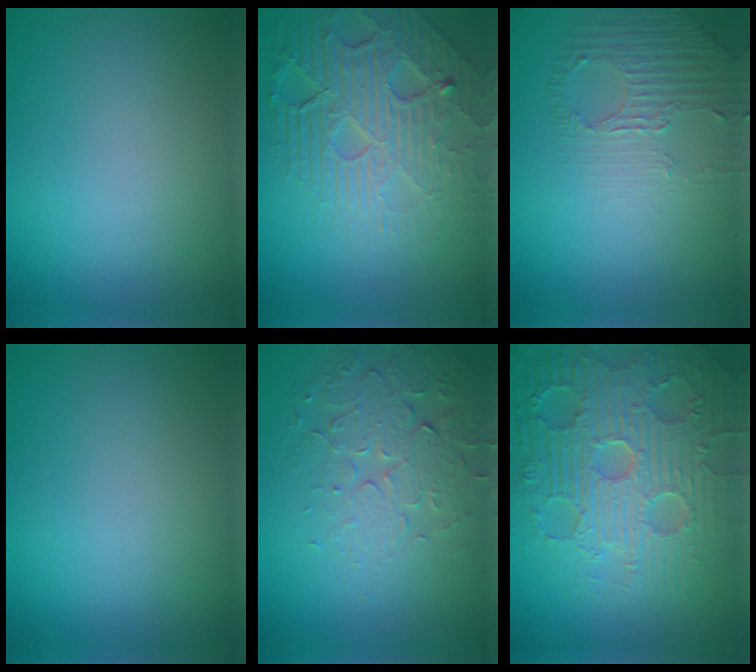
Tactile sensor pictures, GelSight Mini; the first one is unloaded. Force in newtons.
{"total": 8.0, "press": 5.5, "slide": 5.8}
{"total": 1.8, "press": 1.5, "slide": 1.0}
{"total": 0.0}
{"total": 4.0, "press": 3.7, "slide": 1.4}
{"total": 9.2, "press": 6.5, "slide": 6.5}